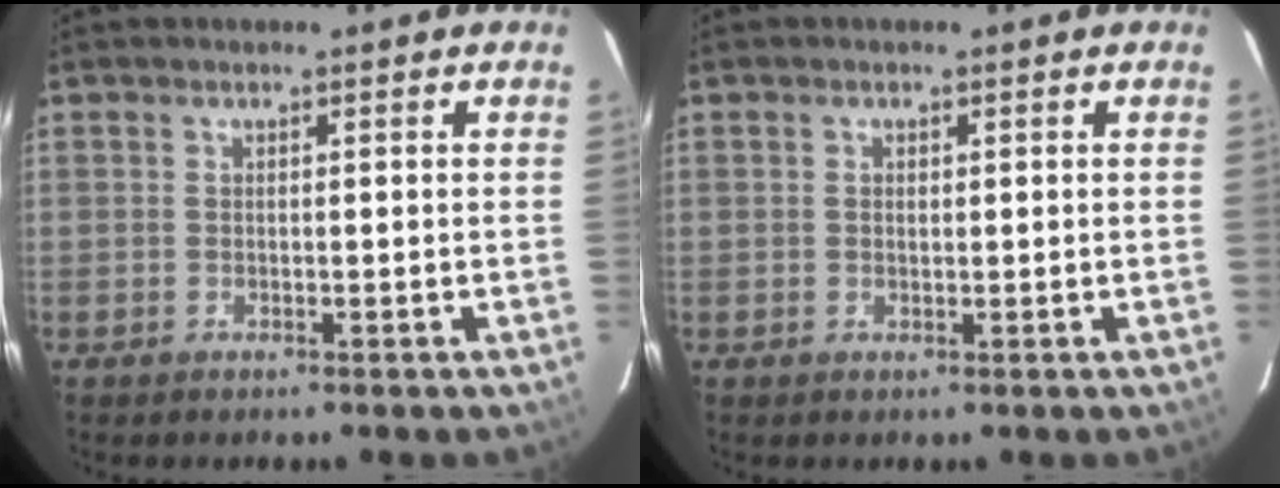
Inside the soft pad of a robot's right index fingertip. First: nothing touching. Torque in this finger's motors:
{"motor_torque": [0.12, 0.19, -0.05, 0.00]}